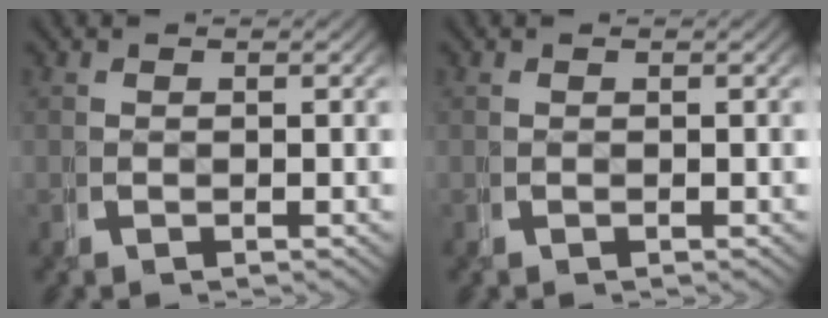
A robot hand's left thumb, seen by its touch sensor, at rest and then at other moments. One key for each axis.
{"total": 0.0}